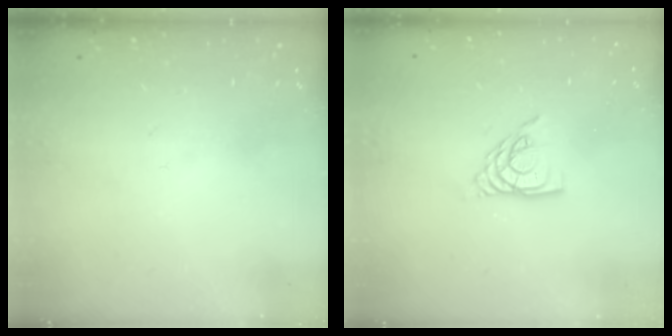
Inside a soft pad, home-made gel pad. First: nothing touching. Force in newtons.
{"total": 7.9, "press": 7.9, "slide": 0.6}